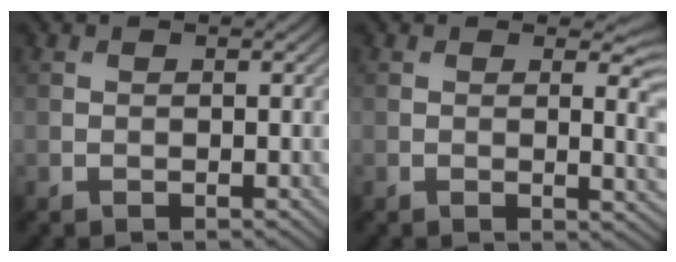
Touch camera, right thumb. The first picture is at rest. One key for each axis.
{"total": 3.9, "fx": 1.0, "fy": 1.4, "fz": 3.5, "tx": -0.047, "ty": -0.010, "tz": 0.015}